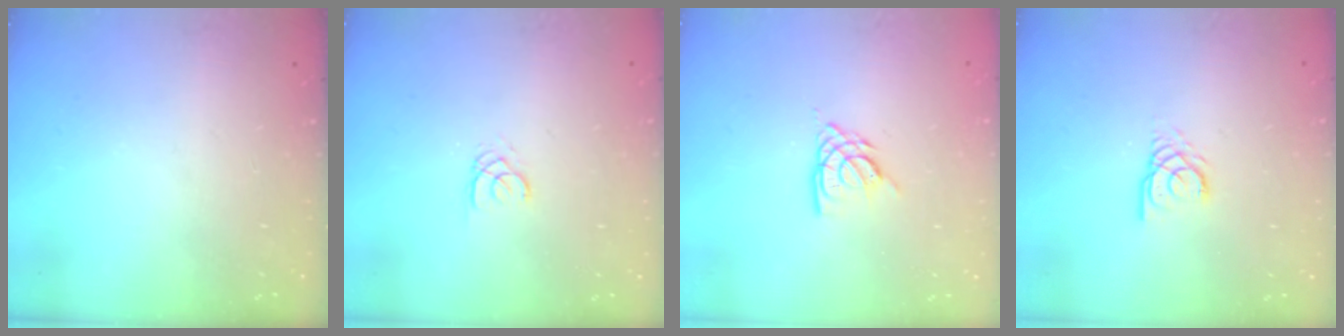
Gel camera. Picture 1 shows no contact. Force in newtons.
{"total": 1.7, "press": 1.7, "slide": 0.2}
{"total": 6.0, "press": 6.0, "slide": 0.6}
{"total": 2.9, "press": 2.9, "slide": 0.2}